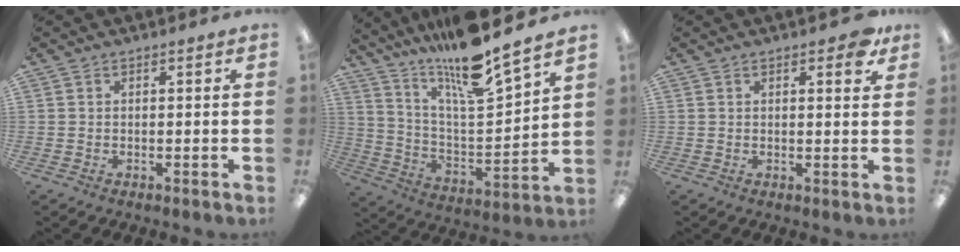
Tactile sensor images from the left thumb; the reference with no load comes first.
{"total": 16.6, "force": [14.2, 0.8, 8.5], "torque": [-0.166, -0.109, 0.237]}
{"total": 4.1, "force": [2.5, 1.6, 2.8], "torque": [-0.031, -0.007, 0.038]}